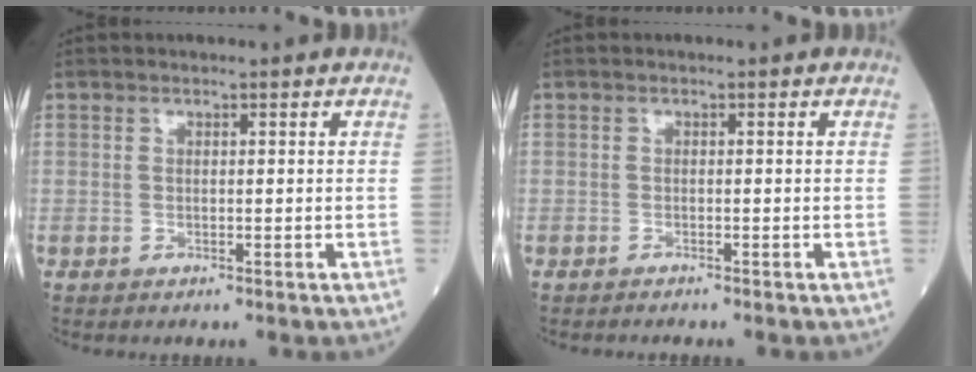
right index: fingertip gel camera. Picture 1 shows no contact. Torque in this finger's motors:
{"motor_torque": [0.08, 0.00, 0.04, 0.01]}